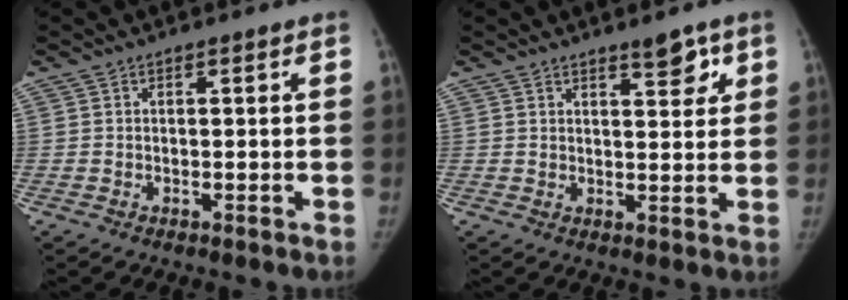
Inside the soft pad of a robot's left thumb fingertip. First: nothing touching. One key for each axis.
{"total": 4.6, "fx": 3.0, "fy": 1.7, "fz": 3.0, "tx": -0.022, "ty": -0.019, "tz": 0.042}